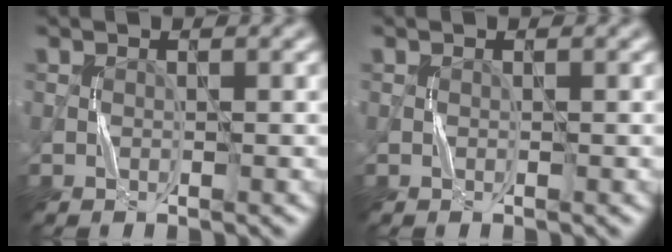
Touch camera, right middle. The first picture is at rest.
{"total": 0.0}